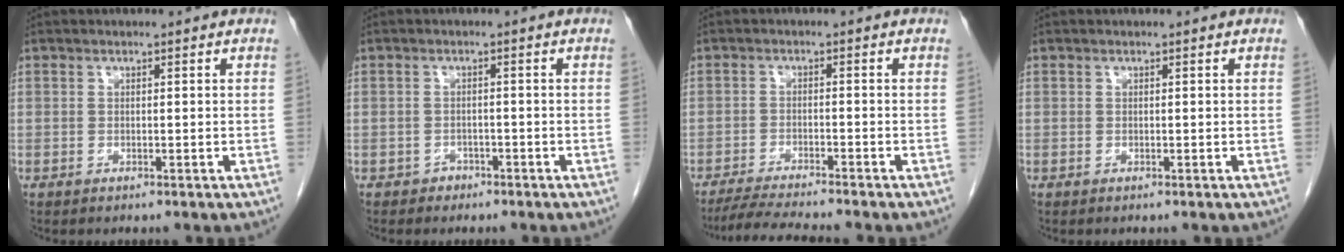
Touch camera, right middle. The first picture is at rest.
{"total": 1.5, "force": [-1.1, 1.0, 0.0], "torque": [-0.002, 0.005, -0.020]}
{"total": 7.1, "force": [-6.4, -0.6, 3.0], "torque": [-0.047, -0.021, -0.109]}
{"total": 0.0}